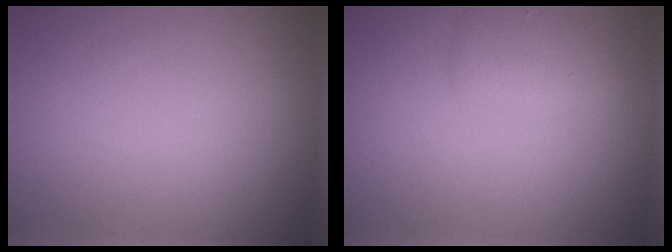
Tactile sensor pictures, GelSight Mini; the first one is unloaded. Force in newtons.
{"total": 1.7, "press": 1.7, "slide": 0.1}